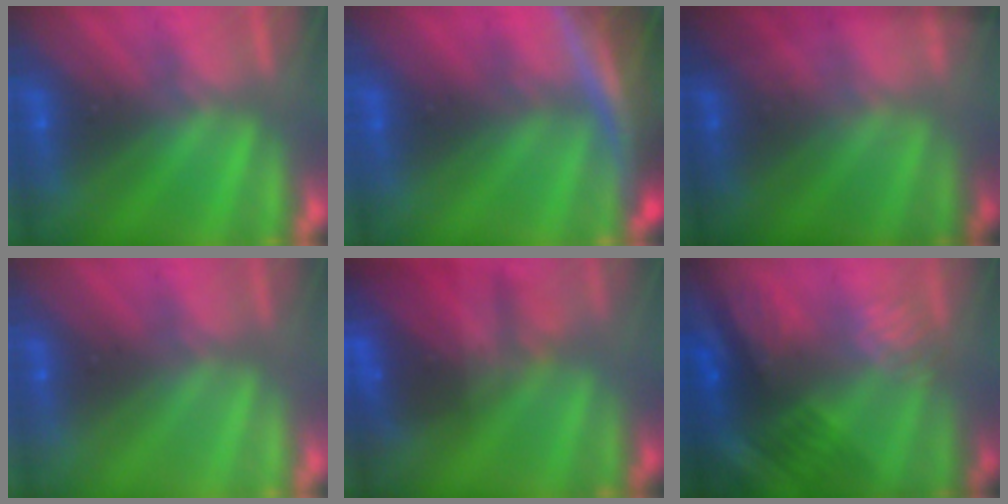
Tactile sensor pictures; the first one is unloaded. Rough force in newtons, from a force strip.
{"total": 7.3}
{"total": 1.9}
{"total": 2.9}
{"total": 7.1}
{"total": 7.7}